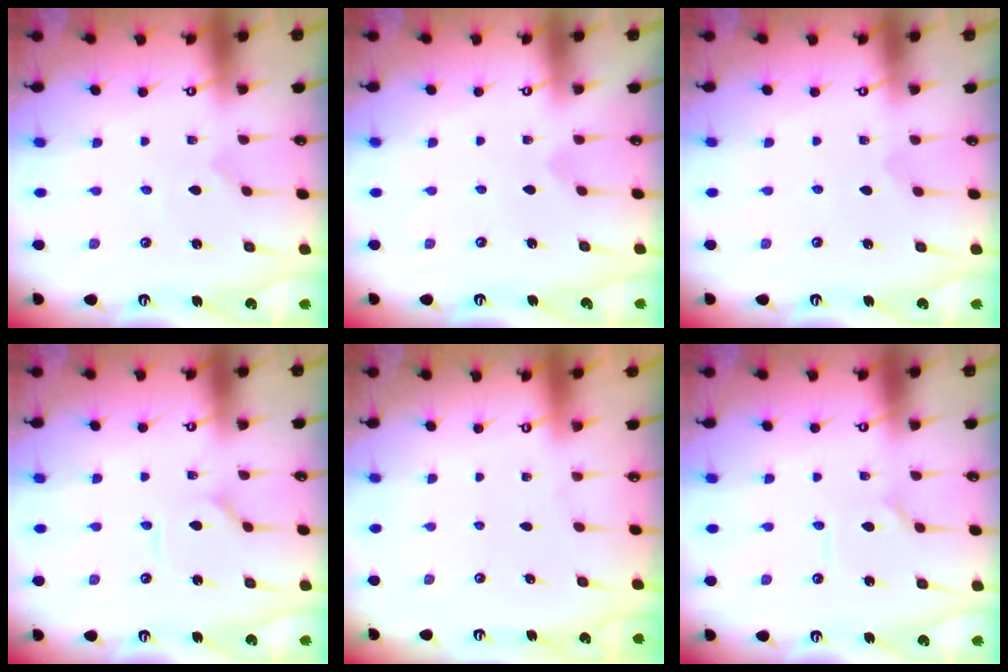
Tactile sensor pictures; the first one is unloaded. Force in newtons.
{"total": 1.7, "press": 1.6, "slide": 0.1}
{"total": 2.0, "press": 2.0, "slide": 0.2}
{"total": 0.9, "press": 0.9, "slide": 0.0}
{"total": 0.0}
{"total": 2.1, "press": 2.1, "slide": 0.1}